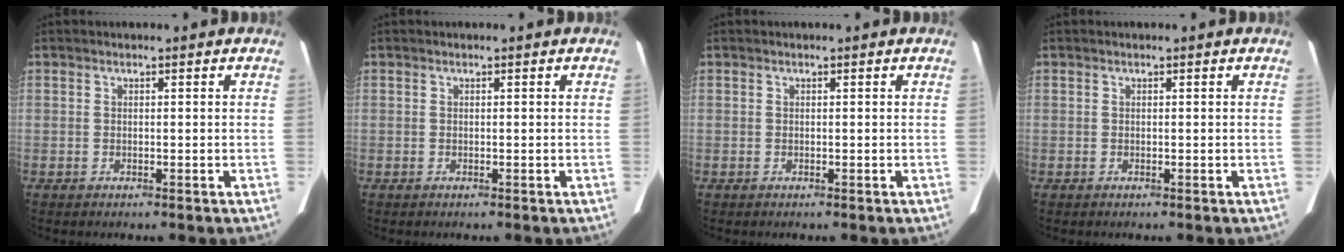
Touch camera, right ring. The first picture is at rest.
{"total": 0.0}
{"total": 0.0}
{"total": 0.0}